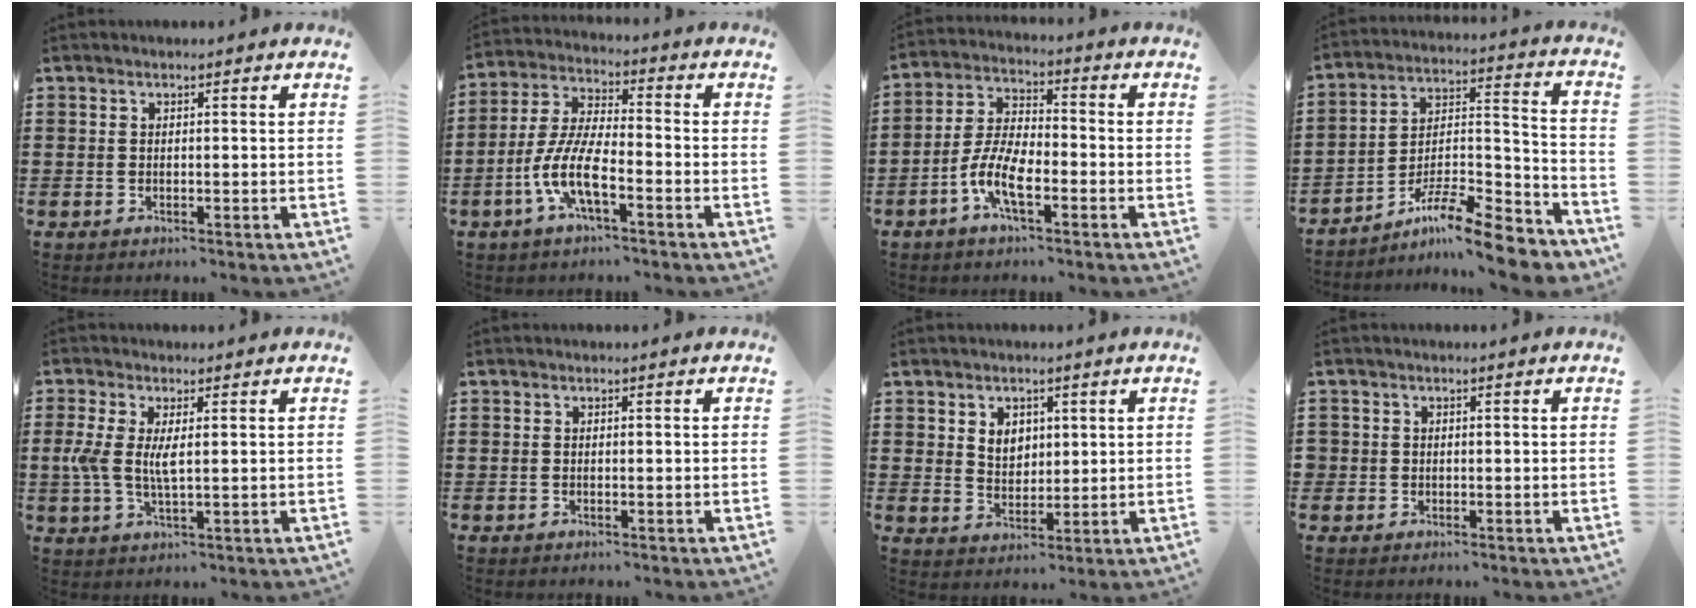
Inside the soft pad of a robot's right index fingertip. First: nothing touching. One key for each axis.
{"total": 8.4, "fx": -4.0, "fy": 2.2, "fz": 7.0, "tx": -0.178, "ty": -0.014, "tz": -0.085}
{"total": 7.5, "fx": -3.5, "fy": 2.8, "fz": 6.1, "tx": -0.150, "ty": -0.009, "tz": -0.072}
{"total": 10.6, "fx": -8.9, "fy": 1.3, "fz": 5.6, "tx": -0.088, "ty": 0.015, "tz": -0.174}
{"total": 4.6, "fx": 0.3, "fy": 1.7, "fz": 4.3, "tx": -0.100, "ty": -0.001, "tz": 0.000}
{"total": 0.0}
{"total": 3.6, "fx": 1.6, "fy": 2.9, "fz": 1.4, "tx": -0.037, "ty": 0.011, "tz": 0.029}
{"total": 1.0, "fx": -0.1, "fy": 1.0, "fz": 0.1, "tx": -0.005, "ty": 0.005, "tz": -0.005}